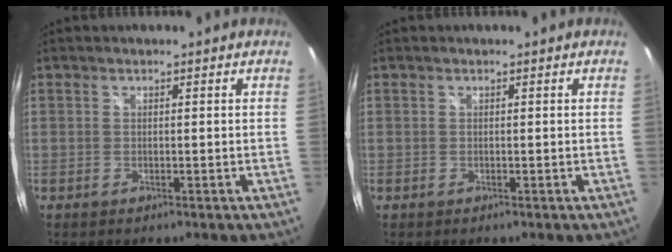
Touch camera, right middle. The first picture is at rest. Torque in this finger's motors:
{"motor_torque": [0.02, -0.03, 0.00, 0.00]}